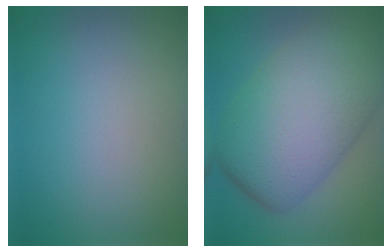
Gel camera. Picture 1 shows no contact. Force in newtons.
{"total": 12.5, "press": 12.5, "slide": 0.4}